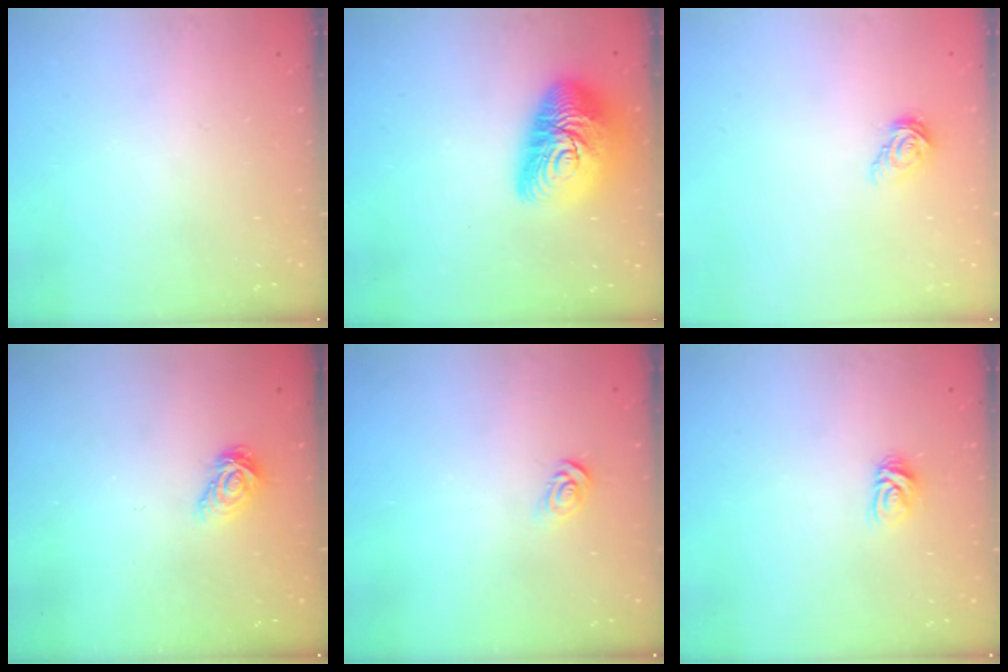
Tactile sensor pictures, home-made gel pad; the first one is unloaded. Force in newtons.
{"total": 16.5, "press": 16.4, "slide": 1.1}
{"total": 5.6, "press": 5.6, "slide": 0.4}
{"total": 6.1, "press": 6.1, "slide": 0.7}
{"total": 3.7, "press": 3.7, "slide": 0.3}
{"total": 5.0, "press": 4.9, "slide": 0.8}